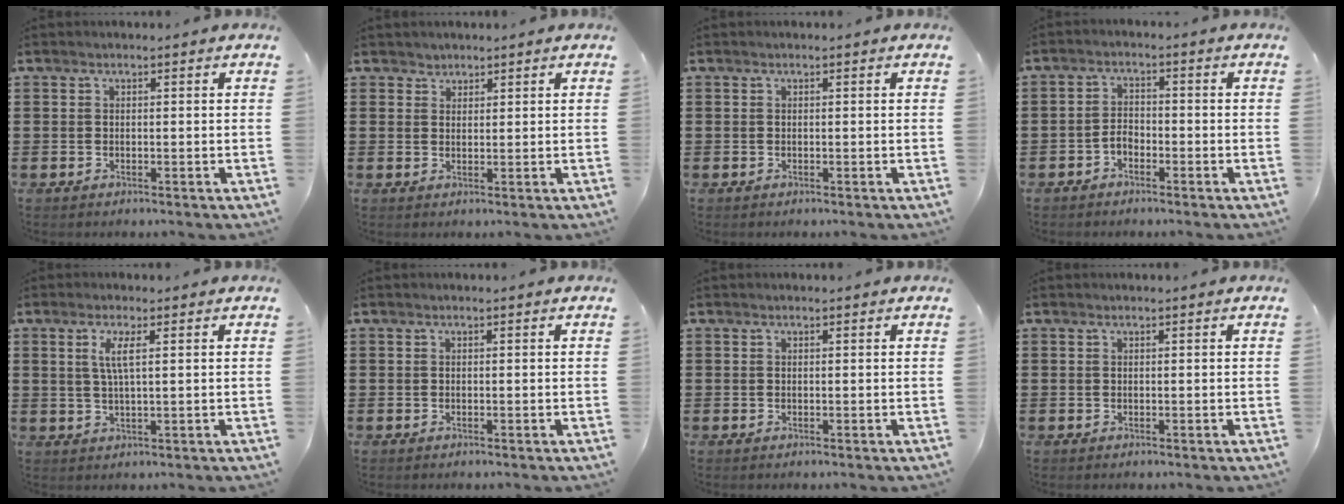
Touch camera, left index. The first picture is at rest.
{"total": 1.6, "force": [1.3, 0.8, -0.1], "torque": [-0.002, 0.004, 0.026]}
{"total": 0.0}
{"total": 2.3, "force": [-1.5, 1.2, 1.2], "torque": [-0.033, 0.005, -0.035]}
{"total": 3.5, "force": [1.1, 0.5, 3.2], "torque": [-0.069, 0.002, 0.017]}
{"total": 0.0}
{"total": 0.0}
{"total": 0.0}